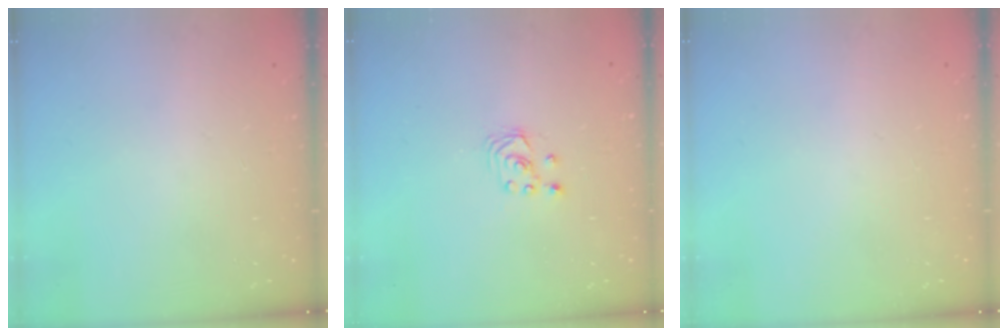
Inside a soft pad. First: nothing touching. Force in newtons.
{"total": 1.8, "press": 1.8, "slide": 0.2}
{"total": 0.0}